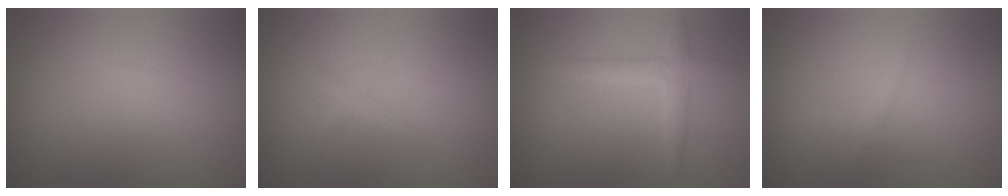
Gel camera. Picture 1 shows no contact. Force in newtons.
{"total": 0.9, "press": 0.9, "slide": 0.0}
{"total": 2.3, "press": 2.3, "slide": 0.1}
{"total": 0.9, "press": 0.9, "slide": 0.1}